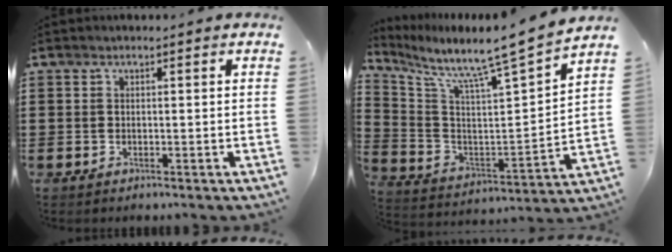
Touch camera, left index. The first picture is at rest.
{"total": 7.8, "force": [7.1, -0.5, 3.2], "torque": [-0.089, -0.075, 0.104]}